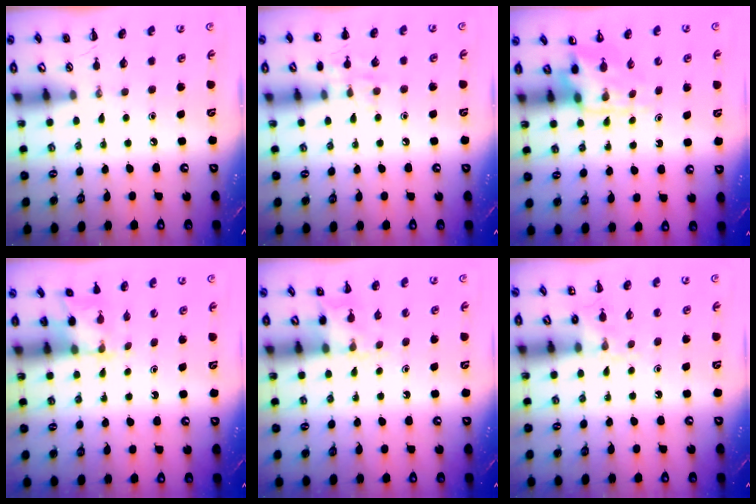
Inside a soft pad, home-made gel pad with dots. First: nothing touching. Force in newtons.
{"total": 6.9, "press": 6.8, "slide": 1.2}
{"total": 4.6, "press": 4.6, "slide": 0.5}
{"total": 2.3, "press": 2.2, "slide": 0.7}
{"total": 4.5, "press": 4.4, "slide": 1.1}
{"total": 5.3, "press": 5.1, "slide": 1.2}